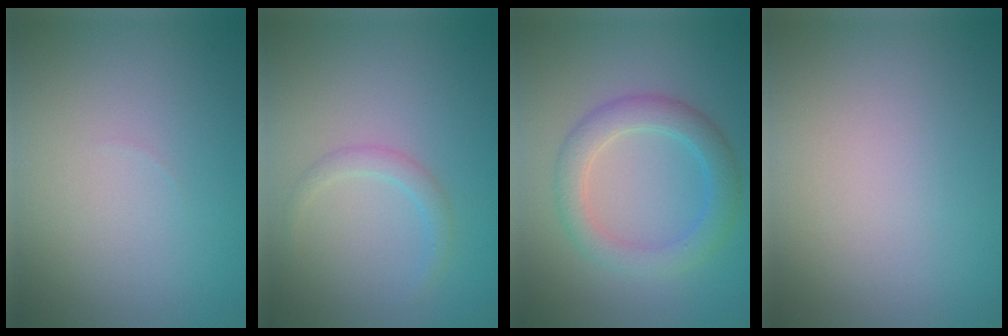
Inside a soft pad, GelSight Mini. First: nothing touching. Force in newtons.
{"total": 1.4, "press": 1.4, "slide": 0.1}
{"total": 3.9, "press": 3.9, "slide": 0.1}
{"total": 0.0}